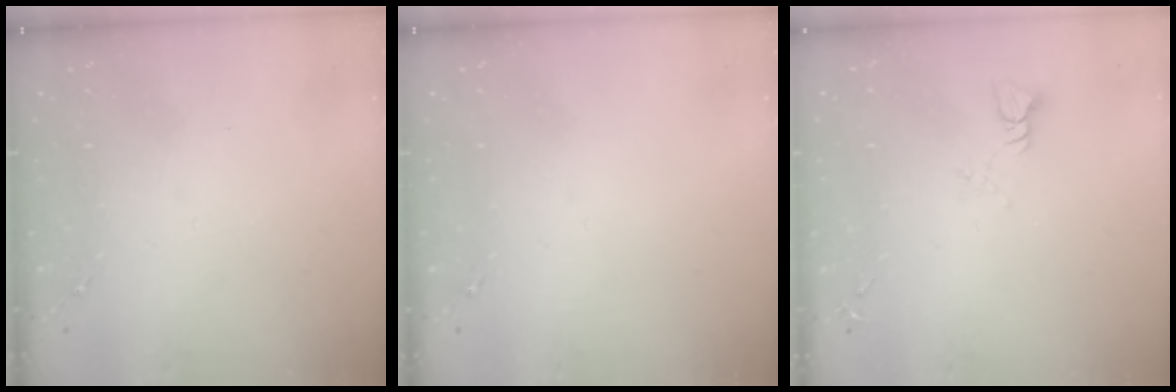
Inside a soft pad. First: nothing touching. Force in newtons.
{"total": 0.0}
{"total": 3.9, "press": 3.9, "slide": 0.3}